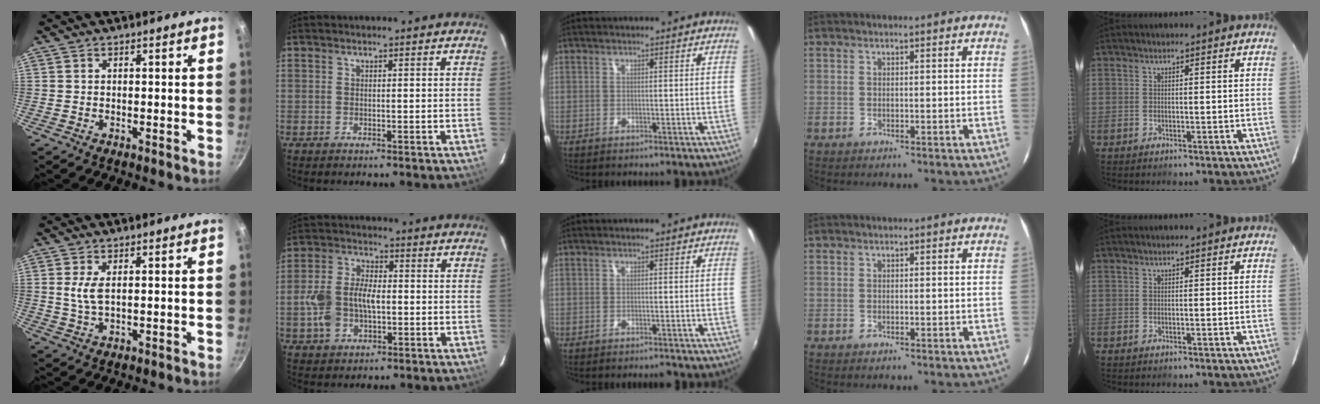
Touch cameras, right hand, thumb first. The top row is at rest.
{"thumb": {"total": 3.5, "force": [0.8, 1.5, 3.1], "torque": [-0.064, -0.006, 0.019]}, "index": {"total": 10.3, "force": [-1.9, 6.6, 7.7], "torque": [-0.165, 0.011, -0.030]}, "middle": {"total": 1.1, "force": [-1.0, 0.3, 0.2], "torque": [-0.007, -0.004, -0.015]}}